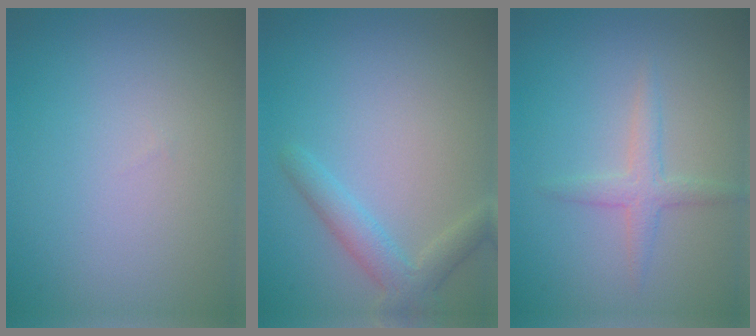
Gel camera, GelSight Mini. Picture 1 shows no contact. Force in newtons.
{"total": 2.8, "press": 2.8, "slide": 0.0}
{"total": 2.0, "press": 2.0, "slide": 0.2}